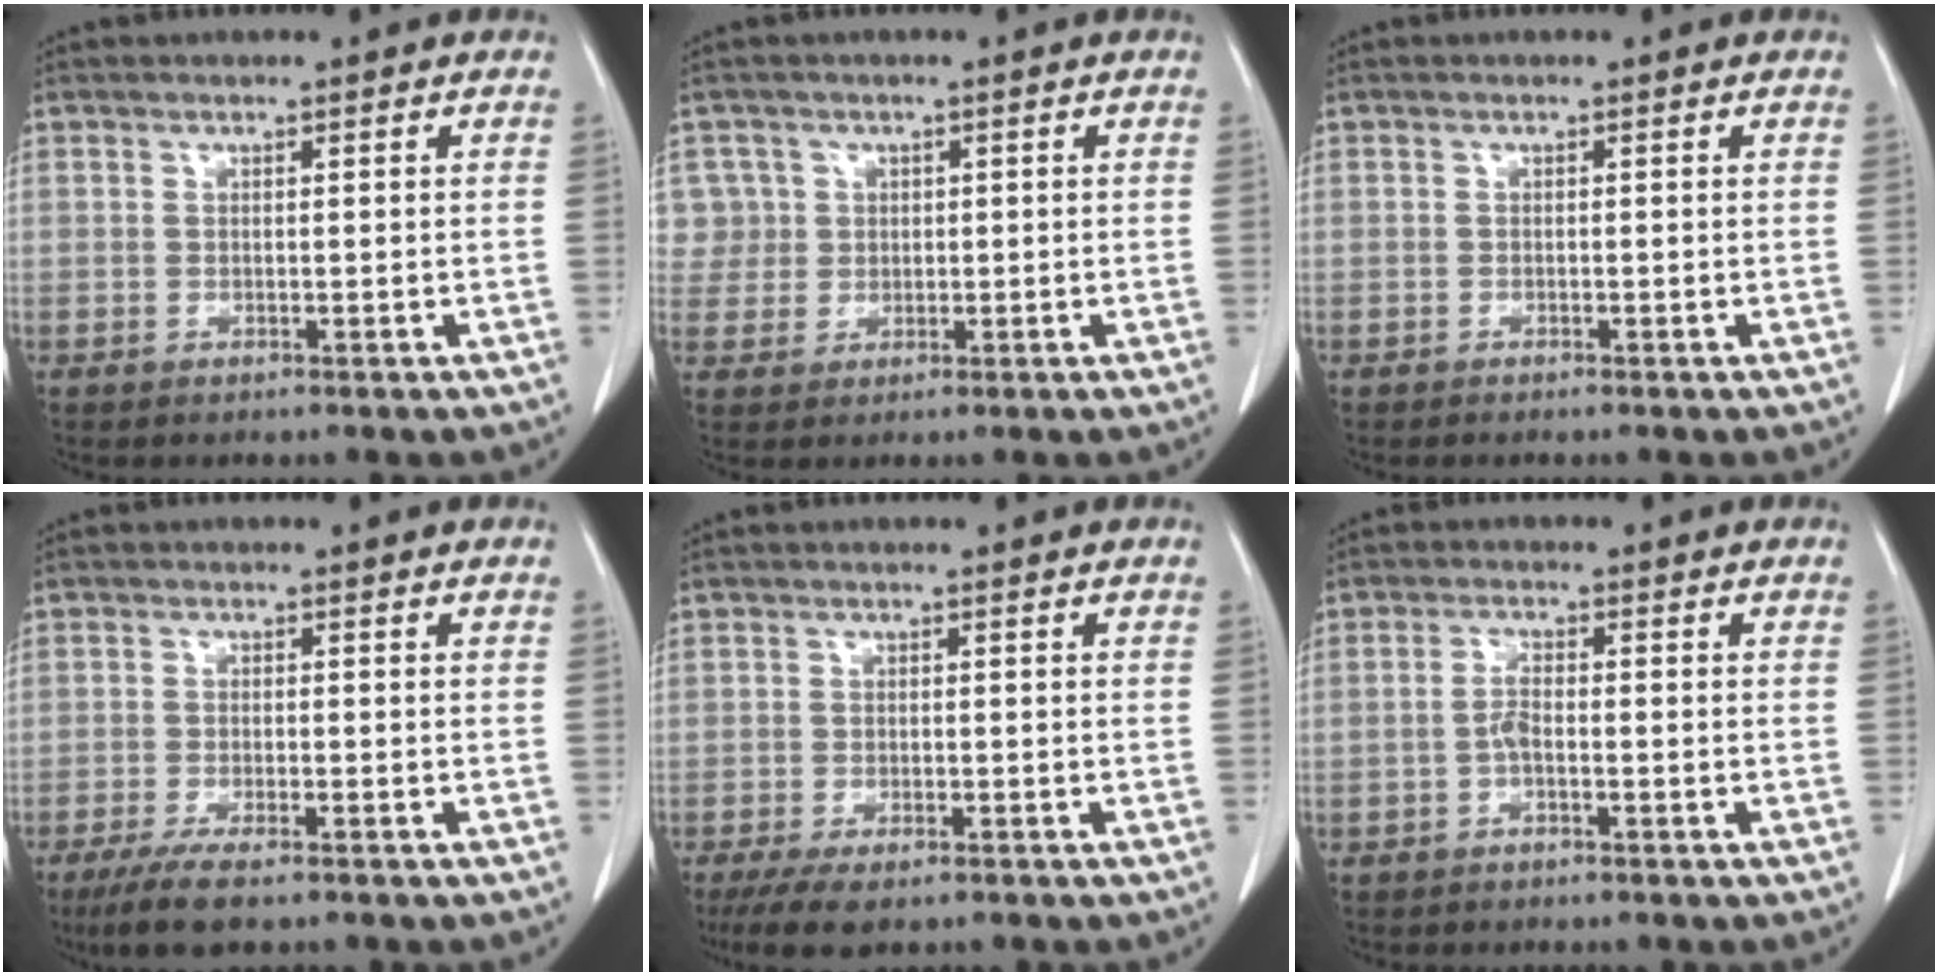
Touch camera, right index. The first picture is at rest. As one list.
[{"total": 4.6, "force": [1.4, 4.3, -0.4], "torque": [0.027, 0.010, 0.029]}, {"total": 0.0}, {"total": 5.9, "force": [-4.2, 1.0, 4.0], "torque": [-0.074, -0.015, -0.069]}, {"total": 5.0, "force": [-3.5, 1.9, 3.0], "torque": [-0.054, -0.011, -0.057]}, {"total": 2.2, "force": [-0.8, 0.6, 1.9], "torque": [-0.039, 0.003, -0.016]}]